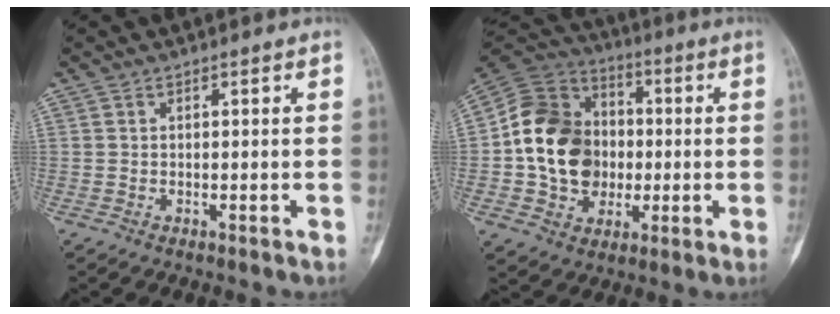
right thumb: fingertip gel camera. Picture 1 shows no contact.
{"total": 19.6, "force": [-0.4, 15.1, 12.4], "torque": [-0.198, 0.021, -0.009]}